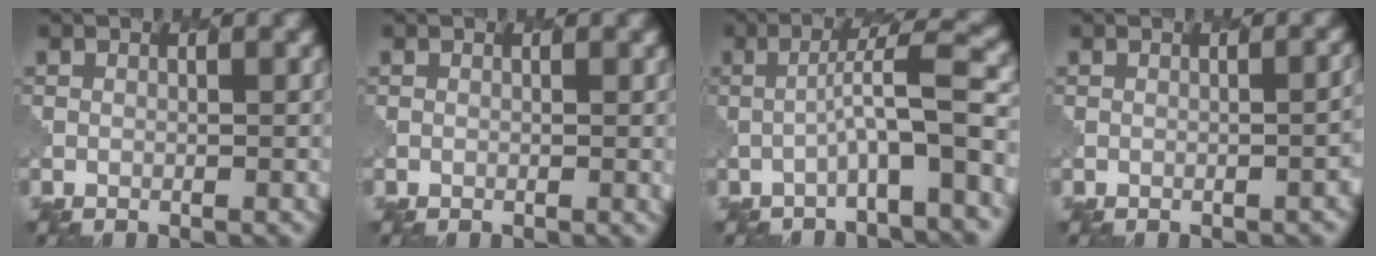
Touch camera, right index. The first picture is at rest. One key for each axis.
{"total": 0.8, "fx": 0.2, "fy": 0.2, "fz": 0.7, "tx": -0.009, "ty": -0.003, "tz": 0.006}
{"total": 5.6, "fx": -1.7, "fy": 0.5, "fz": 5.3, "tx": -0.075, "ty": 0.027, "tz": -0.038}
{"total": 2.7, "fx": -1.1, "fy": 1.0, "fz": 2.2, "tx": -0.011, "ty": 0.007, "tz": -0.011}